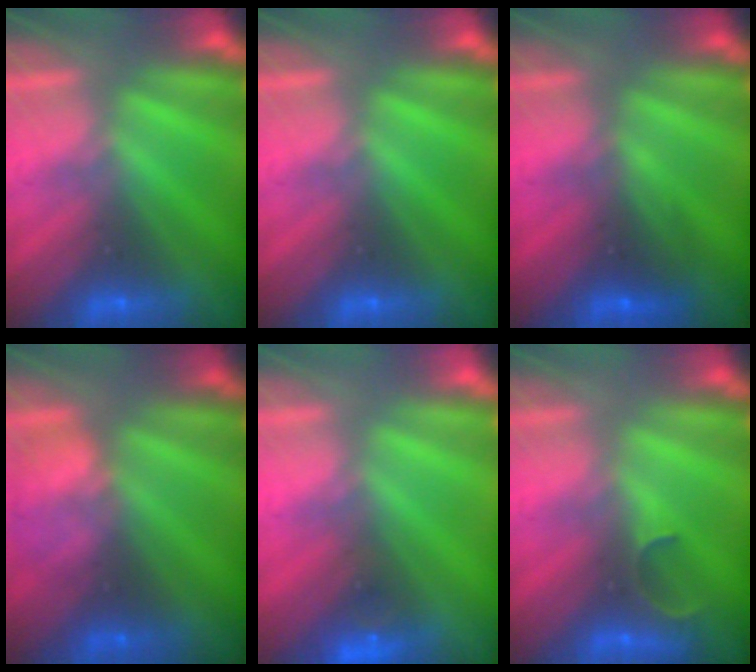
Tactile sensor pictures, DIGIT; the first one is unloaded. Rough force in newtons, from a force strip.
{"total": 0.0}
{"total": 2.6}
{"total": 2.4}
{"total": 4.8}
{"total": 2.9}